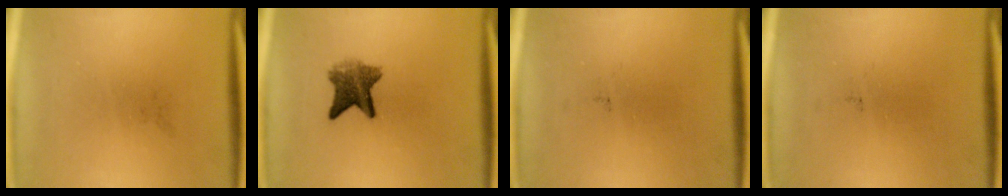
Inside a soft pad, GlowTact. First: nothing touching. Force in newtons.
{"total": 5.9}
{"total": 0.0}
{"total": 0.0}